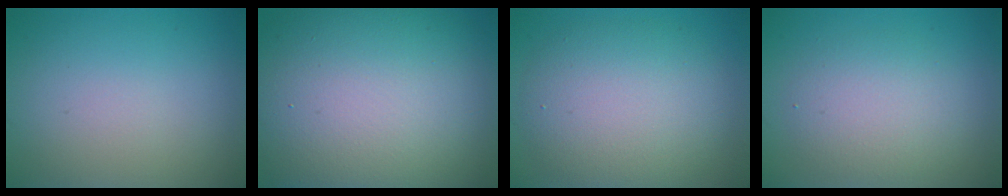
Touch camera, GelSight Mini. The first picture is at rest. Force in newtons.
{"total": 17.9, "press": 17.9, "slide": 0.5}
{"total": 7.2, "press": 7.2, "slide": 0.3}
{"total": 3.6, "press": 3.6, "slide": 0.2}